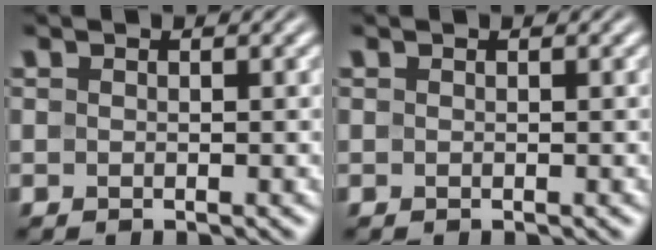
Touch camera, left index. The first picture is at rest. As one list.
[{"total": 0.0}]